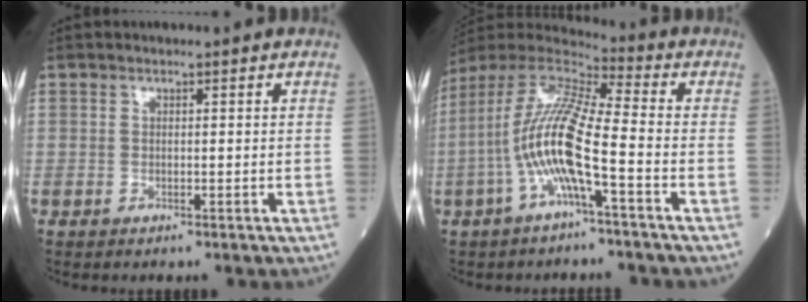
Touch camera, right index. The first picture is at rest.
{"total": 13.4, "force": [-3.6, 1.3, 12.8], "torque": [-0.269, 0.009, -0.079]}